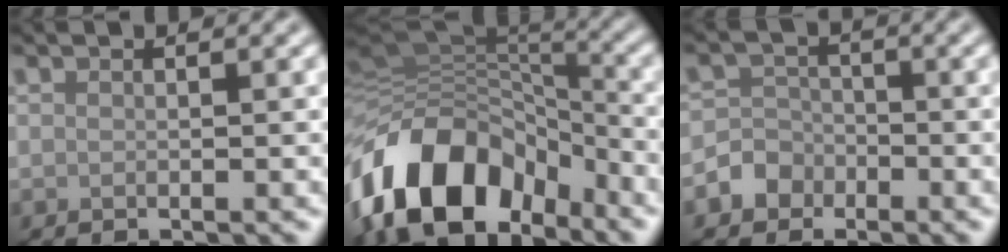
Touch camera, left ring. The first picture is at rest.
{"total": 12.3, "force": [-6.7, 7.8, 6.8], "torque": [-0.128, 0.017, -0.127]}
{"total": 3.0, "force": [-1.6, 2.5, 0.3], "torque": [0.017, 0.007, -0.045]}